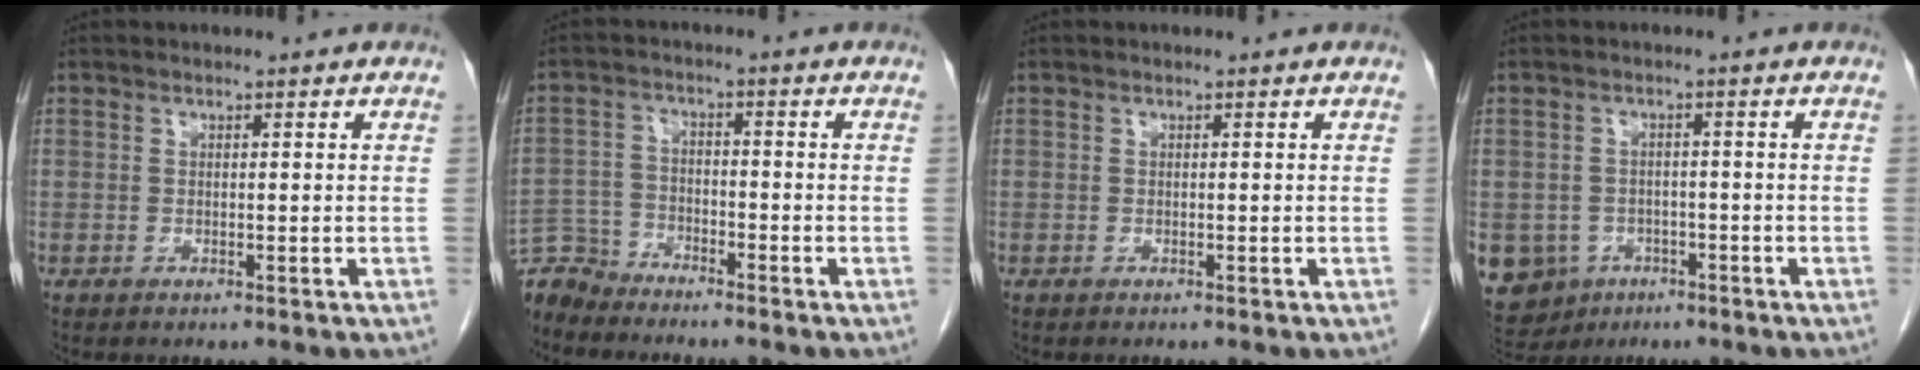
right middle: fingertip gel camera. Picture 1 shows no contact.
{"total": 4.9, "force": [-4.8, 0.7, -0.7], "torque": [0.016, -0.003, -0.094]}
{"total": 0.0}
{"total": 9.1, "force": [-4.3, 7.8, 1.9], "torque": [-0.058, 0.004, -0.055]}